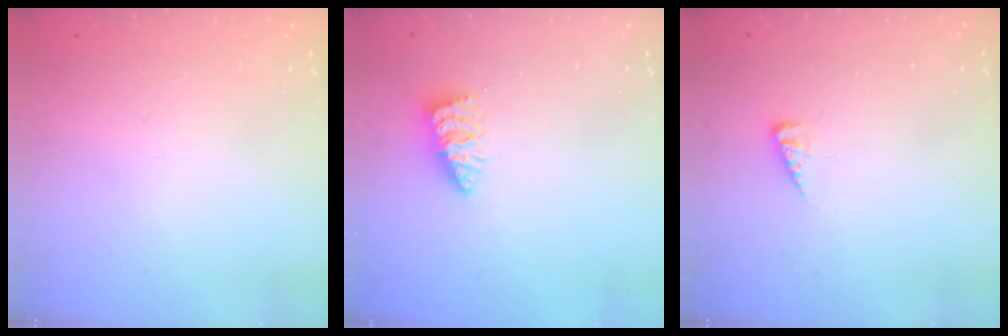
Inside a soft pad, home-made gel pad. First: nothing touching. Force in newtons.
{"total": 2.3, "press": 2.3, "slide": 0.1}
{"total": 3.2, "press": 3.2, "slide": 0.5}